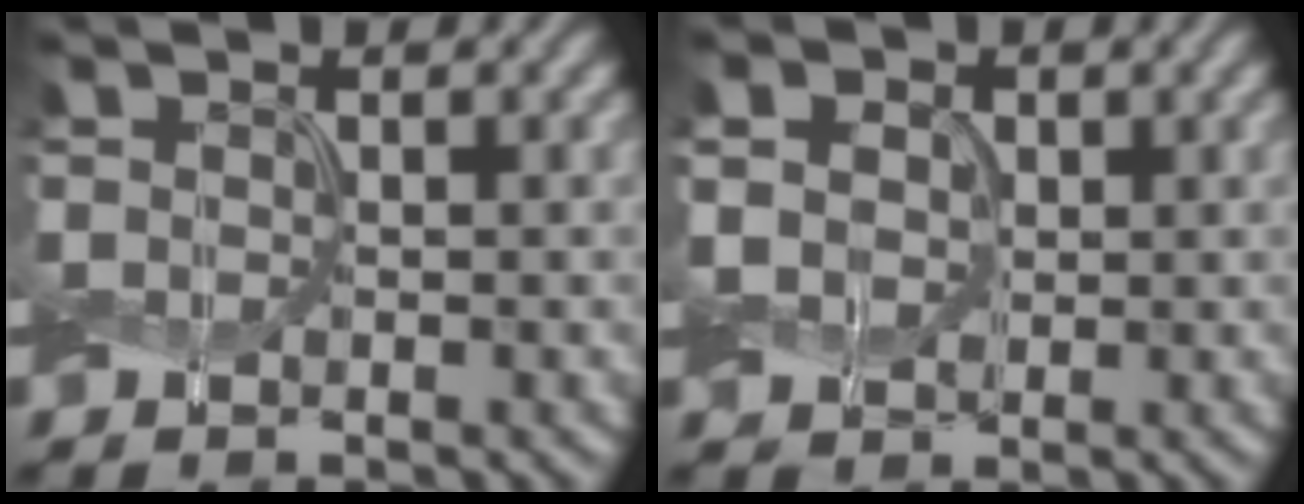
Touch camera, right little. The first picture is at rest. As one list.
[{"total": 4.5, "force": [1.3, 3.6, 2.4], "torque": [-0.064, 0.015, 0.005]}]